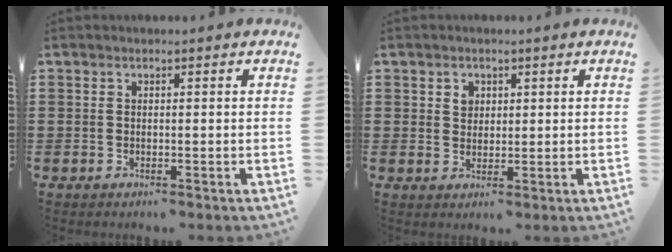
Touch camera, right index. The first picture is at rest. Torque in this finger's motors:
{"motor_torque": [0.00, 0.00, 0.03, 0.02]}